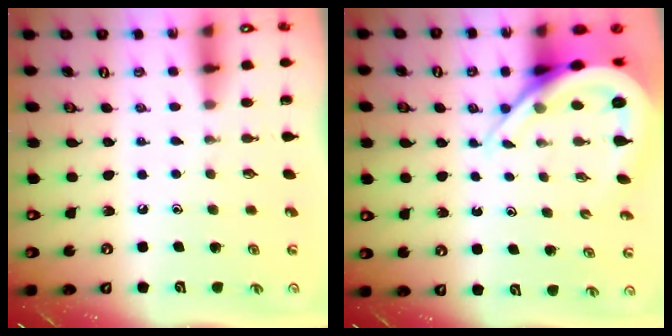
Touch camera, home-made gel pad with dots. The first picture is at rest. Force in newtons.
{"total": 10.4, "press": 10.3, "slide": 1.1}